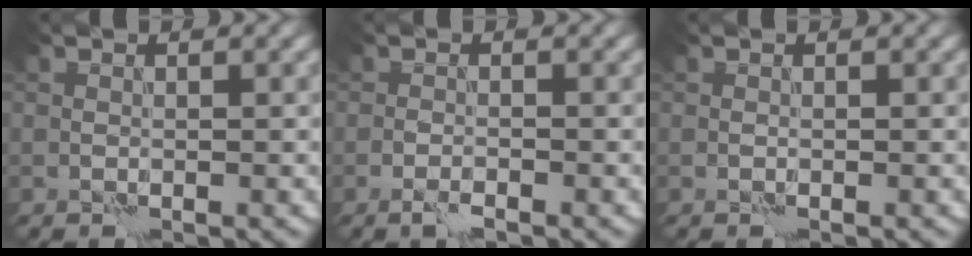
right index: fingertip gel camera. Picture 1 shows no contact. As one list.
[{"total": 1.4, "force": [-1.1, 0.3, 0.8], "torque": [-0.016, 0.002, -0.024]}, {"total": 0.0}]